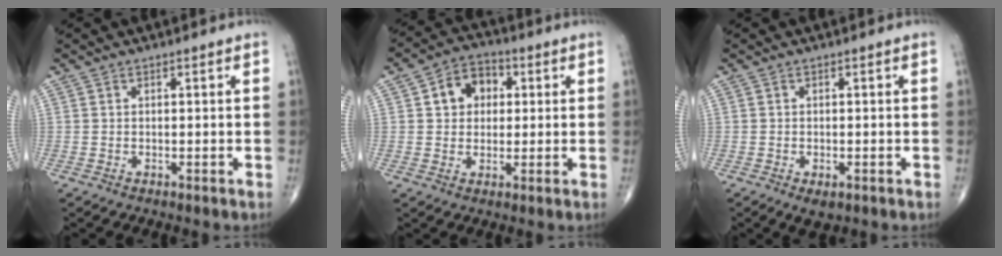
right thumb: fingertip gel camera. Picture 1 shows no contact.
{"total": 7.9, "force": [1.8, 6.2, 4.6], "torque": [-0.043, 0.011, 0.022]}
{"total": 2.7, "force": [-1.2, 1.4, 2.0], "torque": [-0.030, 0.001, -0.012]}